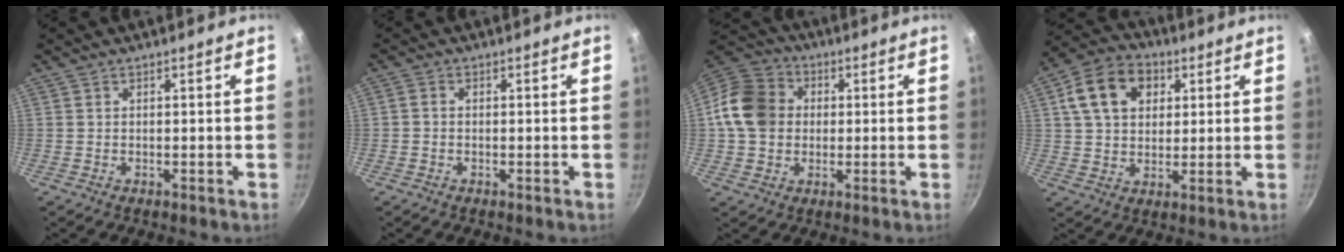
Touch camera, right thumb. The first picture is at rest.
{"total": 1.2, "force": [-0.3, 0.9, 0.6], "torque": [-0.014, 0.006, -0.008]}
{"total": 13.1, "force": [0.9, 11.0, 7.1], "torque": [-0.110, 0.022, 0.000]}
{"total": 13.1, "force": [4.4, 9.6, 7.8], "torque": [-0.120, 0.008, 0.062]}